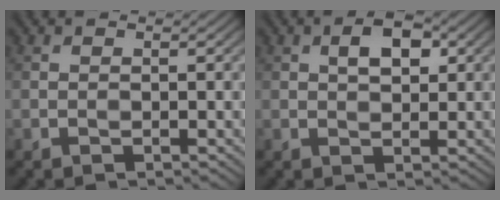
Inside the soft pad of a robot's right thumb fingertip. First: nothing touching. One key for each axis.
{"total": 3.7, "fx": 1.2, "fy": 1.9, "fz": 3.0, "tx": -0.049, "ty": 0.006, "tz": 0.018}